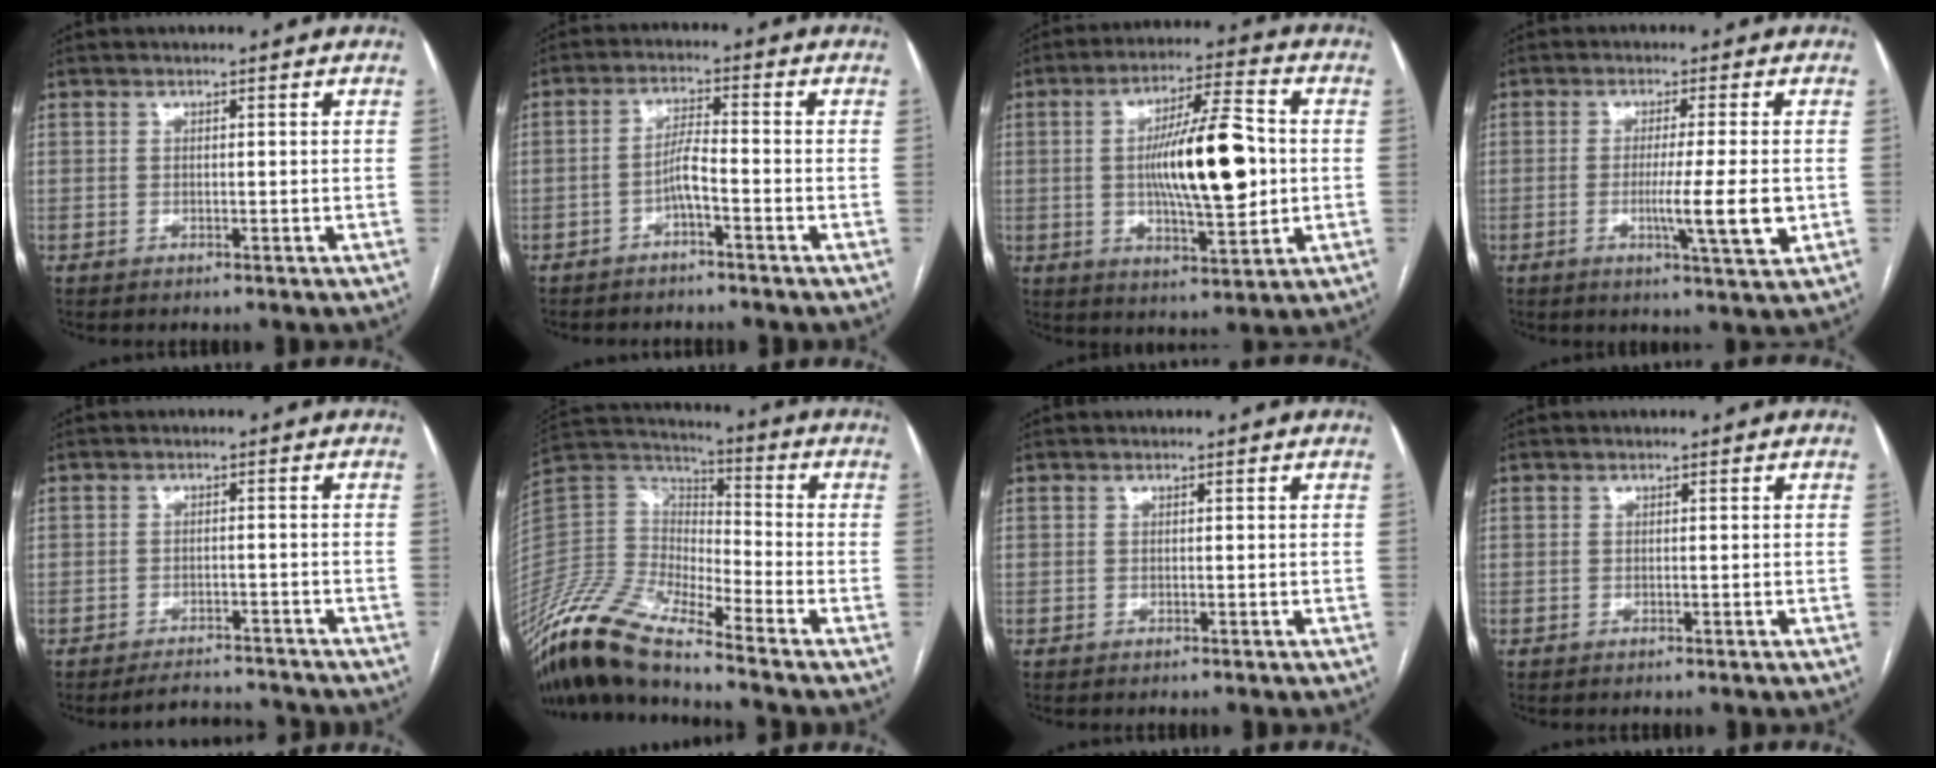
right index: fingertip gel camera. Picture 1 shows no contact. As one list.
[{"total": 3.6, "force": [-1.9, 0.3, 3.1], "torque": [-0.059, 0.006, -0.037]}, {"total": 14.8, "force": [0.2, 3.1, 14.5], "torque": [-0.246, 0.009, 0.003]}, {"total": 7.6, "force": [-1.4, -0.5, 7.5], "torque": [-0.123, -0.017, -0.024]}, {"total": 5.5, "force": [-5.4, 0.7, 0.0], "torque": [0.003, 0.011, -0.083]}, {"total": 15.2, "force": [-12.4, 2.3, 8.5], "torque": [-0.184, 0.006, -0.242]}, {"total": 0.0}, {"total": 0.0}]